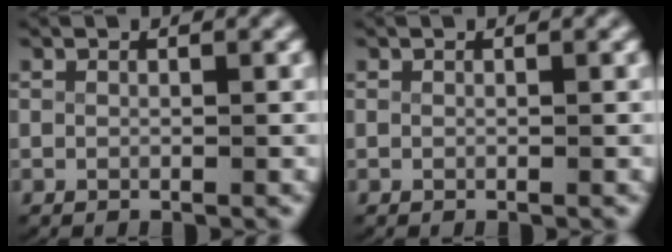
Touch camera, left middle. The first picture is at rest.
{"total": 0.0}